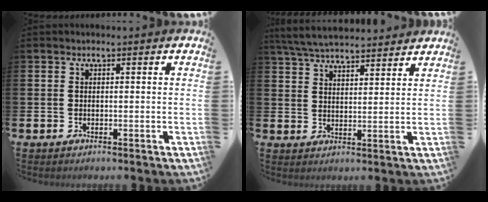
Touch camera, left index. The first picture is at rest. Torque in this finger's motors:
{"motor_torque": [1.07, -1.07, 0.49, 0.21]}